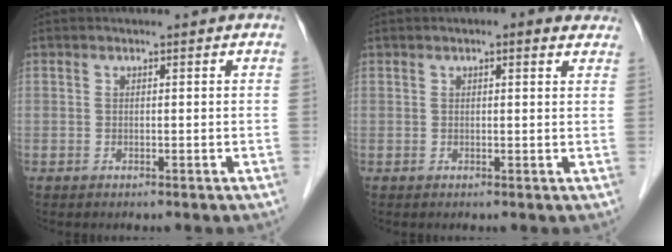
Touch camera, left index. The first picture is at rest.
{"total": 3.5, "force": [2.4, 1.1, 2.3], "torque": [-0.023, 0.017, 0.024]}